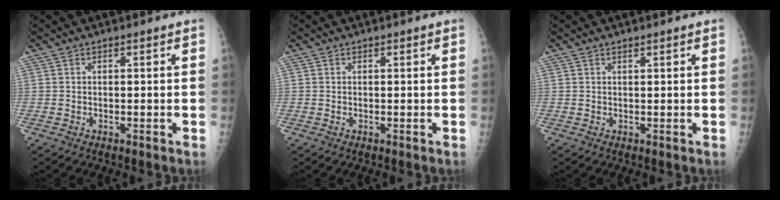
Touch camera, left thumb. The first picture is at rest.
{"total": 0.0}
{"total": 0.5, "force": [0.4, 0.1, 0.2], "torque": [-0.004, -0.003, 0.008]}